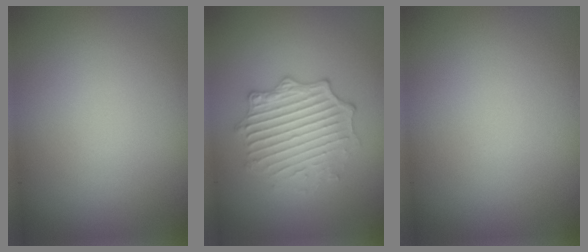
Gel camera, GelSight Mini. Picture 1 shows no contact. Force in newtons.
{"total": 4.2, "press": 3.8, "slide": 1.9}
{"total": 0.0}